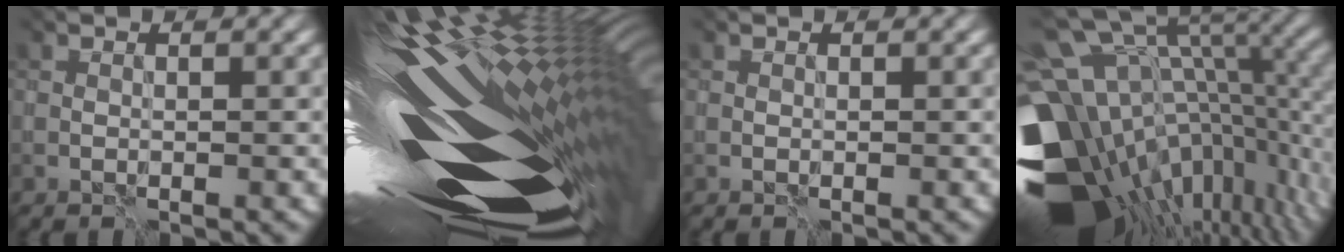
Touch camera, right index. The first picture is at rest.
{"total": 19.9, "force": [-1.7, 7.5, 18.3], "torque": [-0.282, -0.002, 0.017]}
{"total": 0.0}
{"total": 17.9, "force": [-4.6, 11.3, 13.1], "torque": [-0.238, 0.006, -0.049]}